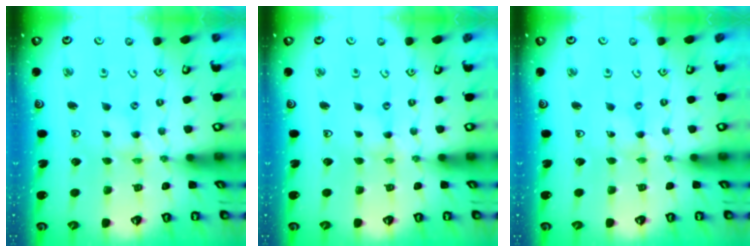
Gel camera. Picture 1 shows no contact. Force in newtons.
{"total": 0.0}
{"total": 0.0}